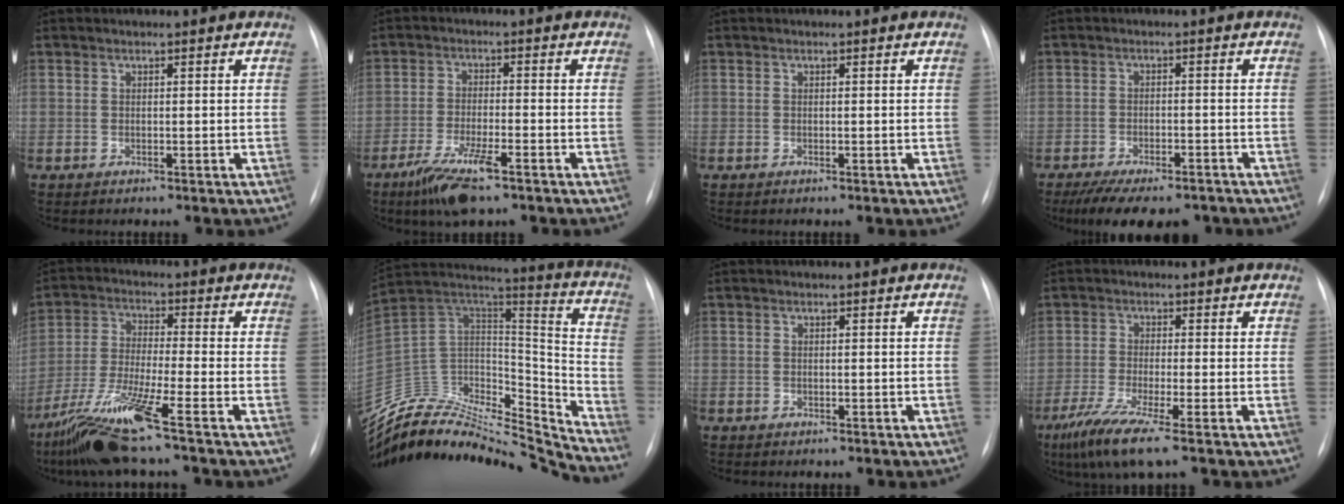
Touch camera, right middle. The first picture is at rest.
{"total": 7.8, "force": [-5.1, 1.2, 5.9], "torque": [-0.122, -0.017, -0.089]}
{"total": 0.0}
{"total": 13.0, "force": [-10.2, 4.8, 6.3], "torque": [-0.111, -0.006, -0.143]}
{"total": 12.1, "force": [-7.7, -0.5, 9.3], "torque": [-0.191, -0.040, -0.146]}
{"total": 29.9, "force": [-28.8, 4.7, 6.9], "torque": [-0.134, 0.026, -0.453]}
{"total": 1.4, "force": [-1.1, 0.8, 0.4], "torque": [-0.007, 0.001, -0.012]}
{"total": 7.5, "force": [-4.8, -0.2, 5.7], "torque": [-0.115, -0.026, -0.091]}